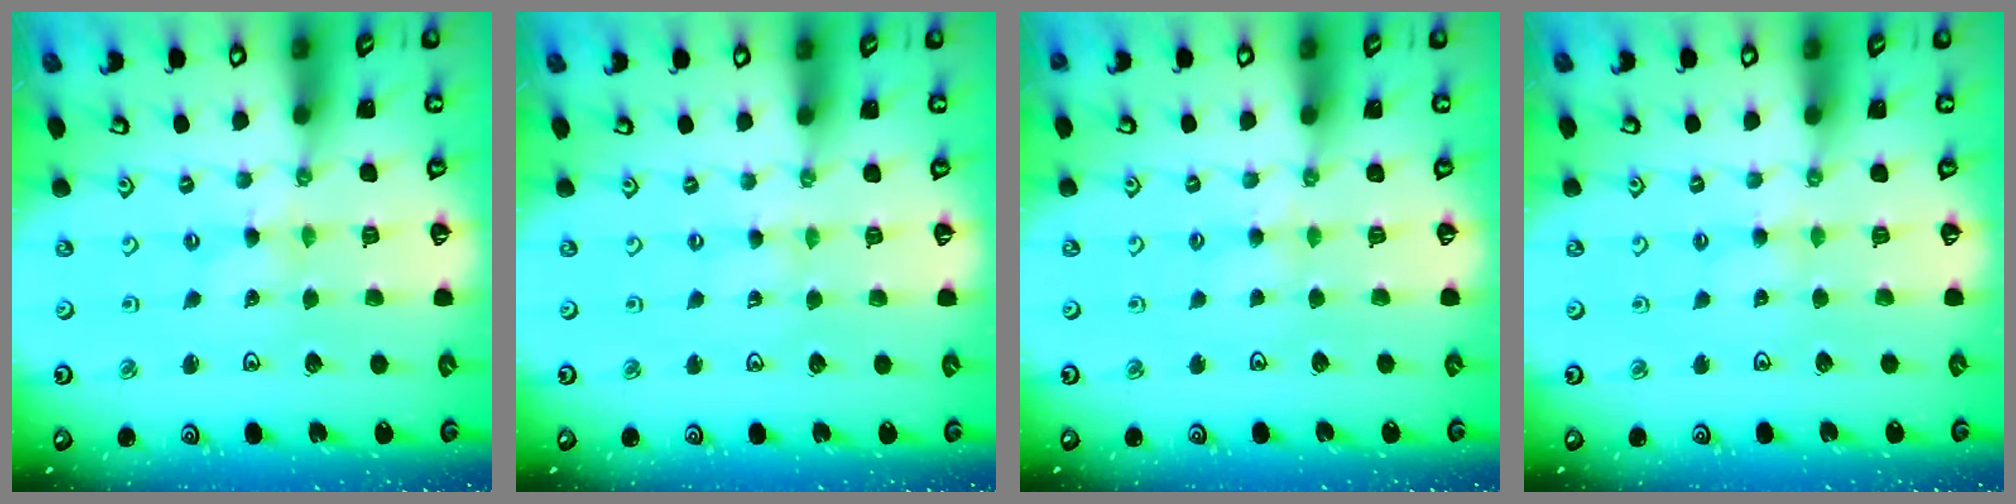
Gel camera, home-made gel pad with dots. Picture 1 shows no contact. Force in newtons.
{"total": 0.0}
{"total": 2.8, "press": 2.8, "slide": 0.5}
{"total": 2.5, "press": 2.5, "slide": 0.2}